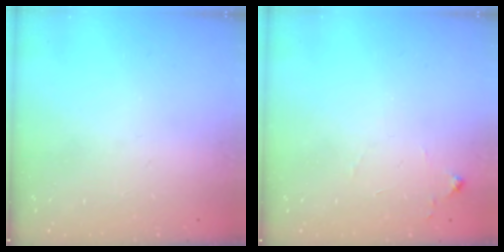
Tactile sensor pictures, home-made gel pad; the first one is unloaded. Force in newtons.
{"total": 6.7, "press": 6.7, "slide": 0.9}